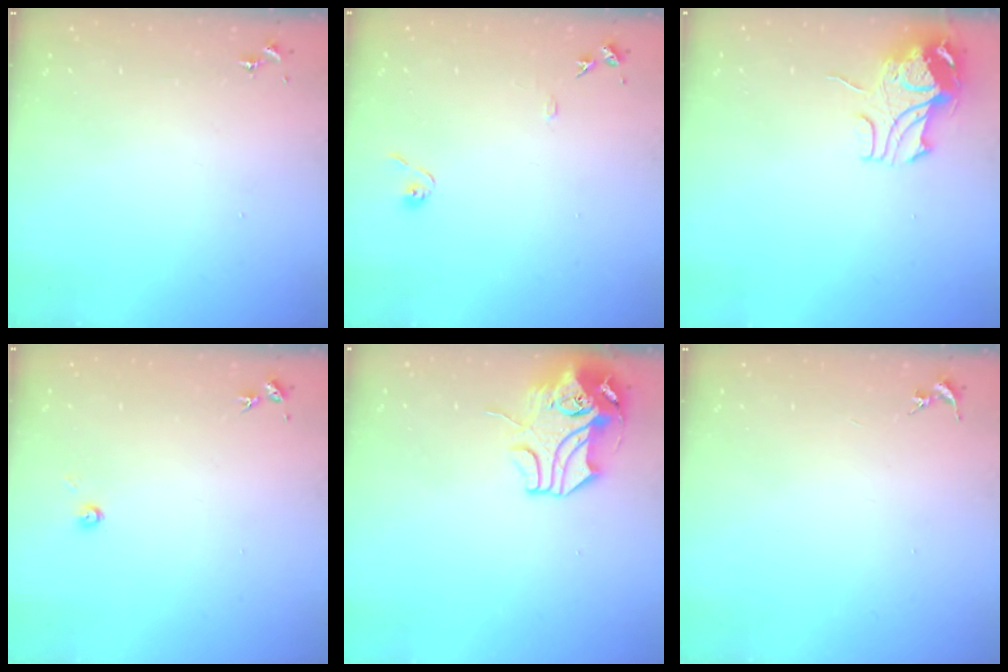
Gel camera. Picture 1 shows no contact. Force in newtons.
{"total": 7.9, "press": 7.9, "slide": 0.8}
{"total": 9.6, "press": 9.5, "slide": 1.1}
{"total": 3.5, "press": 3.5, "slide": 0.2}
{"total": 10.3, "press": 10.2, "slide": 1.7}
{"total": 0.0}